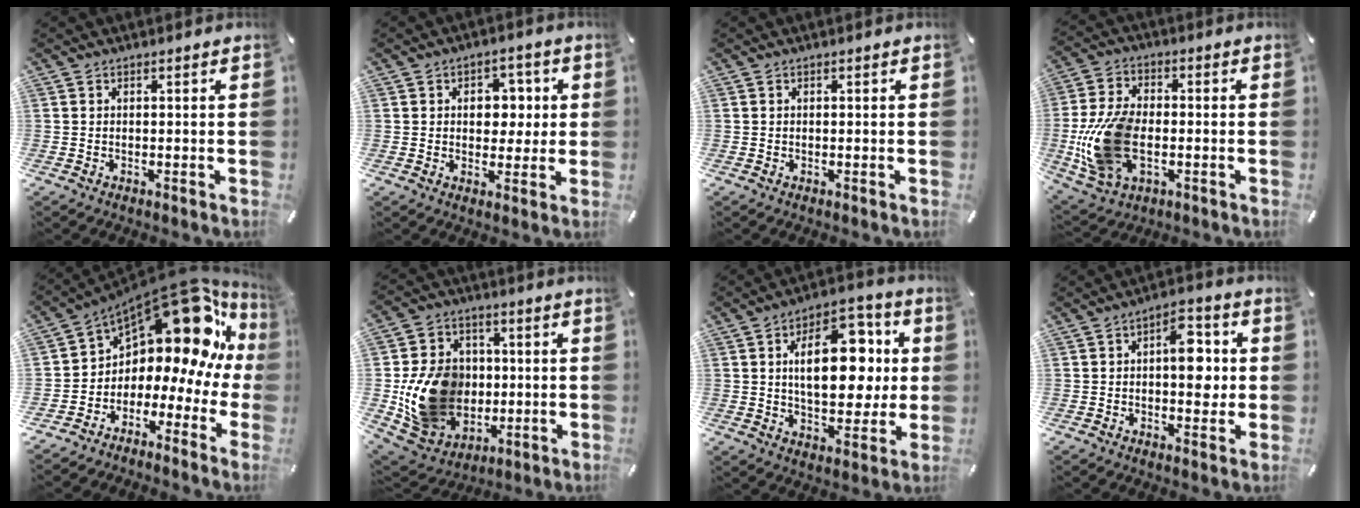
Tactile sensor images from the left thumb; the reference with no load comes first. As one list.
[{"total": 7.2, "force": [0.9, 5.7, 4.3], "torque": [-0.048, -0.002, 0.007]}, {"total": 0.0}, {"total": 16.9, "force": [-3.2, 10.9, 12.5], "torque": [-0.276, 0.002, -0.056]}, {"total": 16.1, "force": [9.3, 8.1, 10.3], "torque": [-0.149, -0.087, 0.152]}, {"total": 17.4, "force": [-1.4, 14.9, 9.0], "torque": [-0.163, 0.009, -0.015]}, {"total": 18.8, "force": [3.1, 11.2, 14.7], "torque": [-0.211, 0.003, 0.051]}, {"total": 10.1, "force": [0.5, 5.7, 8.3], "torque": [-0.093, -0.001, 0.002]}]